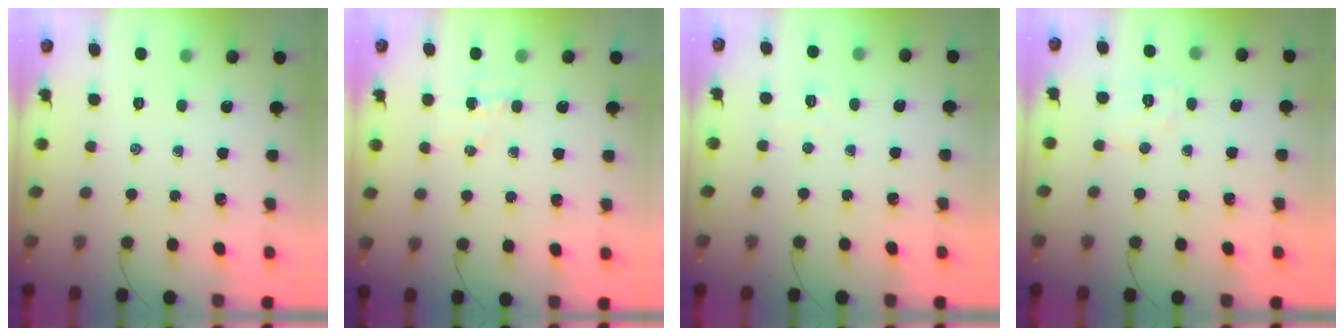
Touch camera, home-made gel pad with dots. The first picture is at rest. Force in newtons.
{"total": 3.7, "press": 3.6, "slide": 0.8}
{"total": 2.3, "press": 2.2, "slide": 0.7}
{"total": 4.8, "press": 4.7, "slide": 0.9}